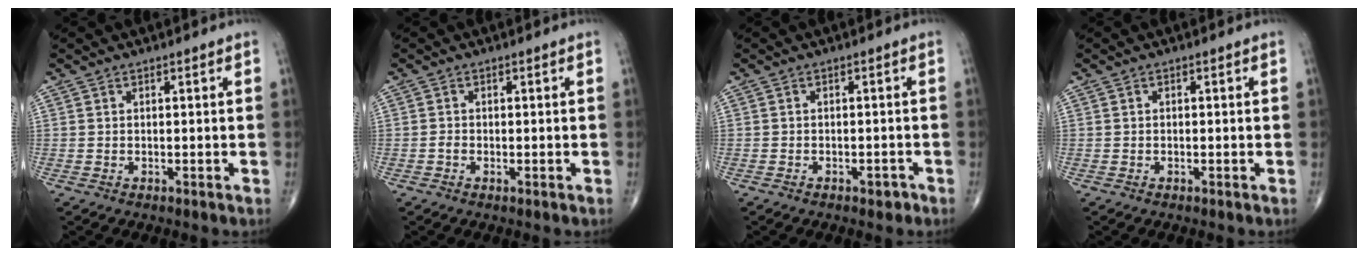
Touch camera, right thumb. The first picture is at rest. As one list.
[{"total": 0.7, "force": [-0.3, 0.4, 0.5], "torque": [-0.013, 0.003, -0.008]}, {"total": 1.7, "force": [-1.1, 1.0, 0.8], "torque": [-0.007, 0.006, -0.016]}, {"total": 0.0}]